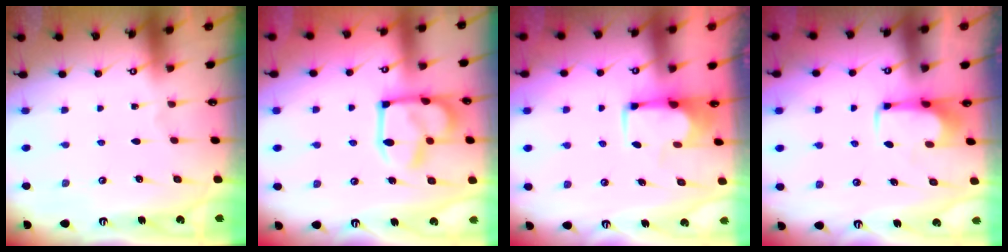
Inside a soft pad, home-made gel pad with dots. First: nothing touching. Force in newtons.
{"total": 9.0, "press": 9.0, "slide": 0.9}
{"total": 1.8, "press": 1.6, "slide": 0.8}
{"total": 2.0, "press": 1.9, "slide": 0.4}